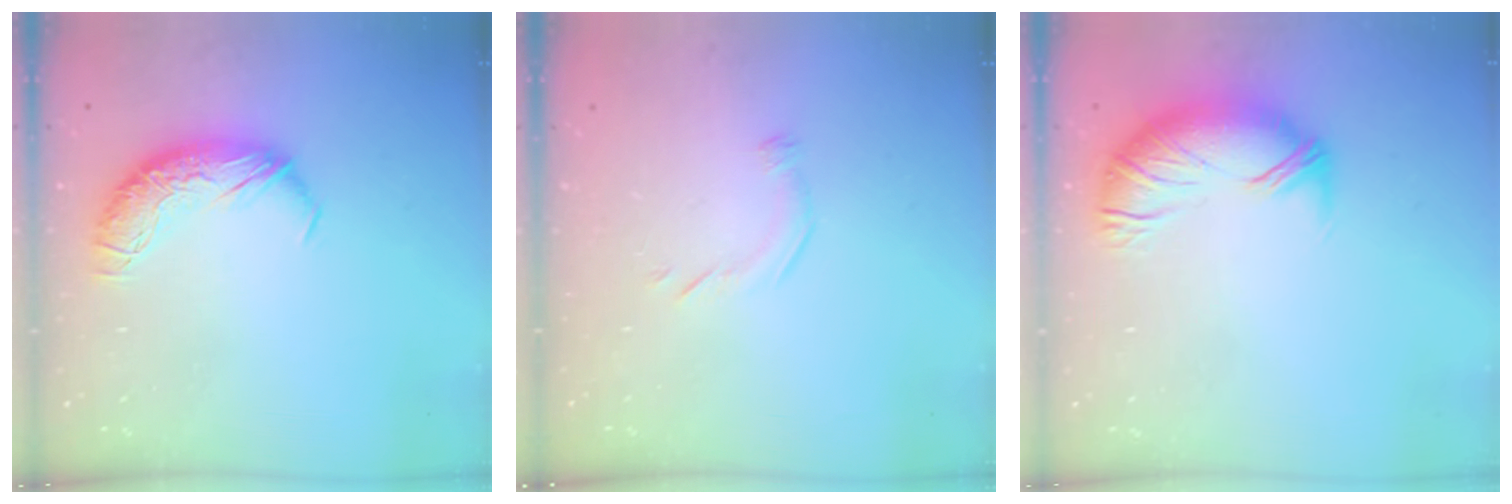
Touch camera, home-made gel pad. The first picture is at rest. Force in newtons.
{"total": 5.0, "press": 4.9, "slide": 1.0}
{"total": 3.2, "press": 1.5, "slide": 2.8}